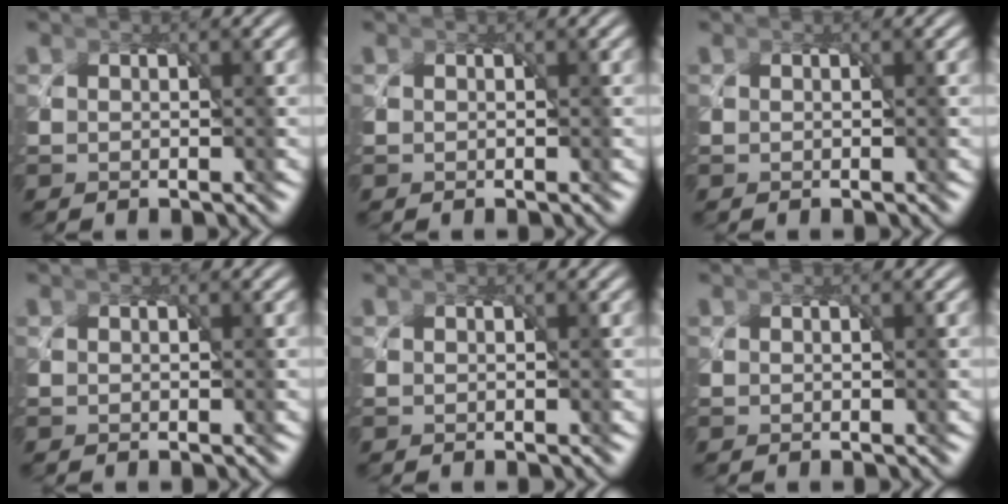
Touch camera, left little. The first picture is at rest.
{"total": 0.0}
{"total": 0.0}
{"total": 0.0}
{"total": 0.0}
{"total": 0.0}